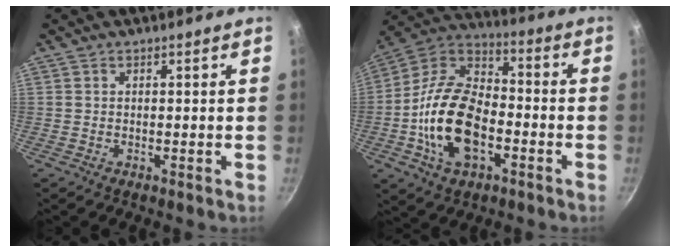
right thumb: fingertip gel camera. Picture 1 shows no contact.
{"total": 18.8, "force": [-4.9, 11.2, 14.3], "torque": [-0.250, 0.038, -0.105]}